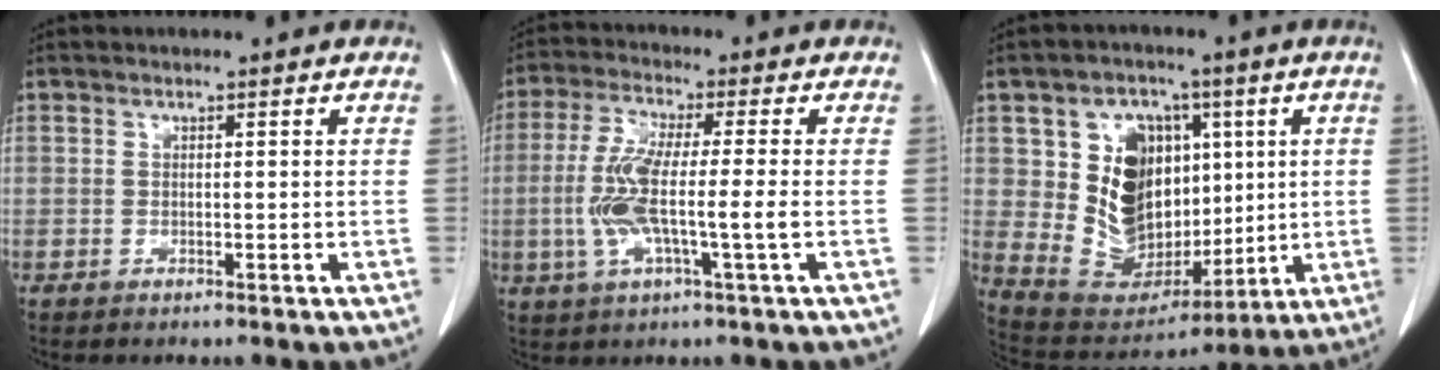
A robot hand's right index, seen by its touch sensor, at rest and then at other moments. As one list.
[{"total": 9.7, "force": [-1.6, 0.8, 9.5], "torque": [-0.198, 0.001, -0.034]}, {"total": 15.1, "force": [2.8, 11.9, 9.0], "torque": [-0.163, 0.037, 0.077]}]